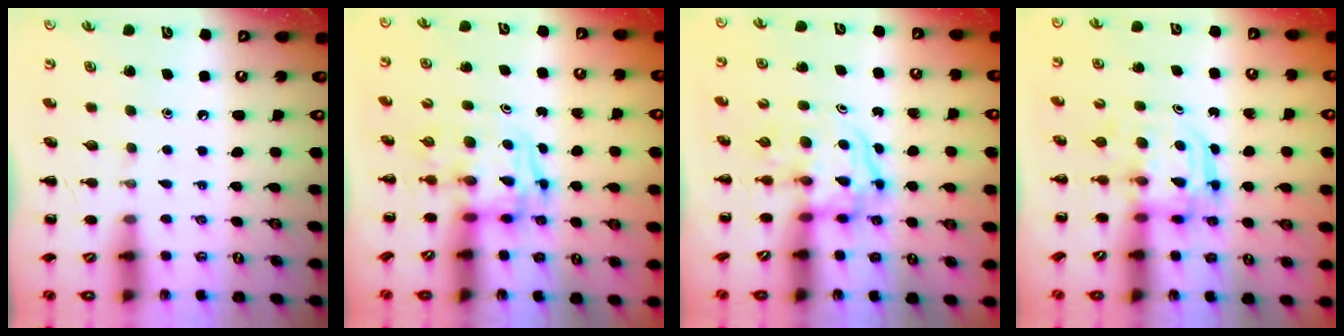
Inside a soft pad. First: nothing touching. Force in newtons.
{"total": 3.4, "press": 3.4, "slide": 0.6}
{"total": 3.8, "press": 3.8, "slide": 0.5}
{"total": 3.2, "press": 3.2, "slide": 0.2}